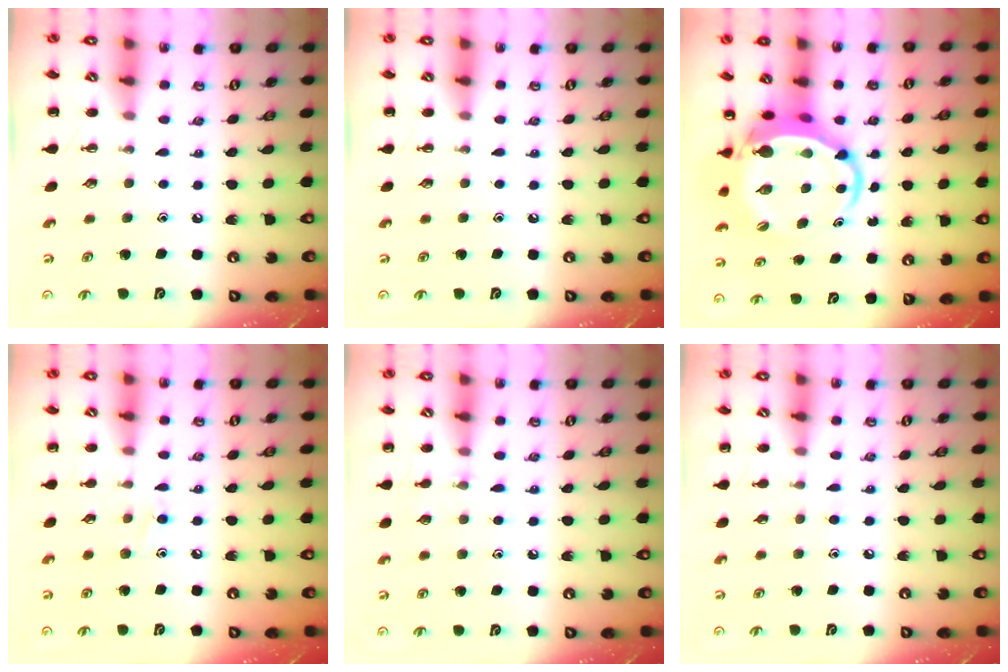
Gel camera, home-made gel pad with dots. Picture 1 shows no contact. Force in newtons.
{"total": 0.0}
{"total": 7.5, "press": 7.4, "slide": 1.7}
{"total": 7.7, "press": 7.2, "slide": 2.7}
{"total": 5.1, "press": 4.8, "slide": 1.7}
{"total": 5.7, "press": 5.3, "slide": 2.1}